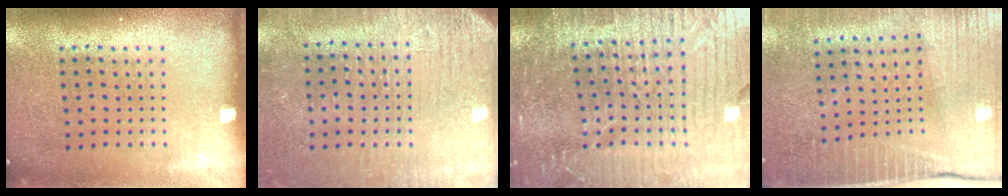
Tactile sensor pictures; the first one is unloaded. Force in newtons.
{"total": 3.0, "press": 2.8, "slide": 0.8}
{"total": 5.7, "press": 5.2, "slide": 2.3}
{"total": 3.6, "press": 3.3, "slide": 1.5}